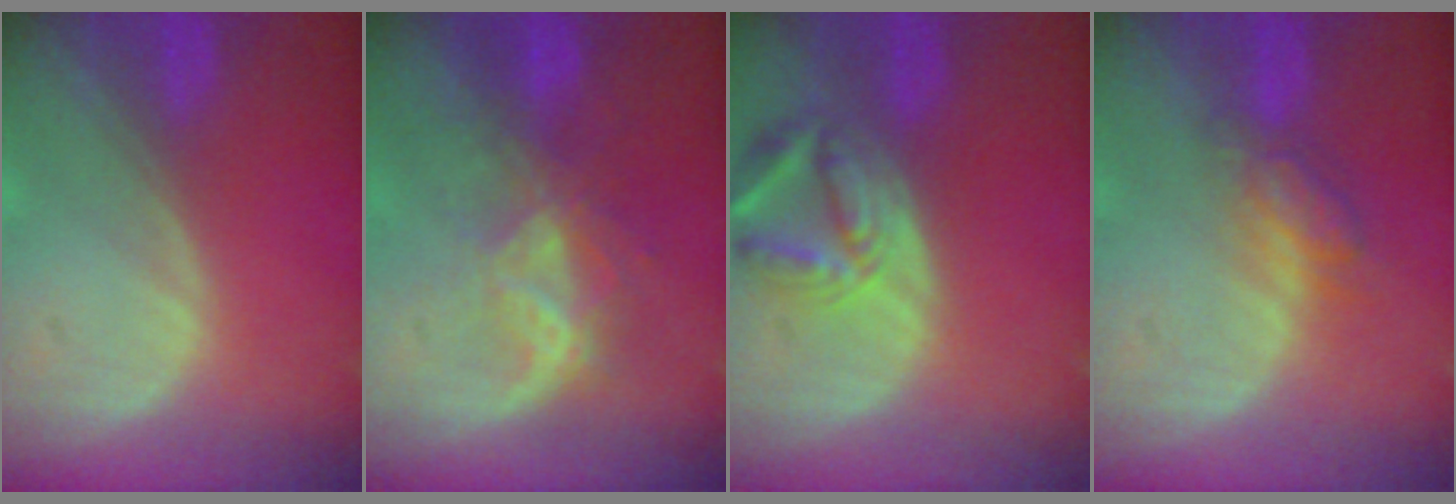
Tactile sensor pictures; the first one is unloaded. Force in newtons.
{"total": 6.6, "press": 5.7, "slide": 3.4}
{"total": 6.8, "press": 6.3, "slide": 2.6}
{"total": 4.8, "press": 4.2, "slide": 2.1}